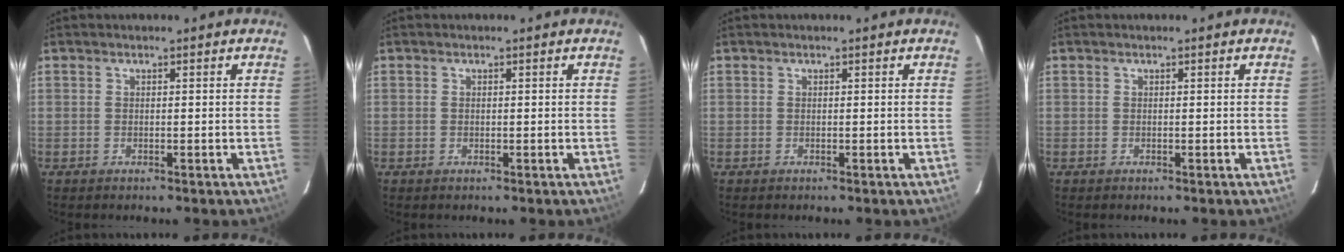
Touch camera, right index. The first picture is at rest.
{"total": 0.0}
{"total": 0.0}
{"total": 0.0}